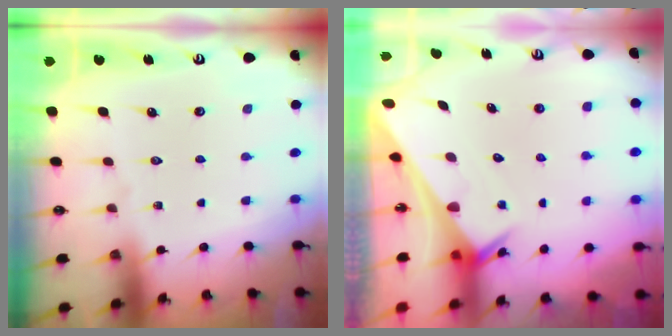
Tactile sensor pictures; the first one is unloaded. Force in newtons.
{"total": 2.5, "press": 2.5, "slide": 0.1}